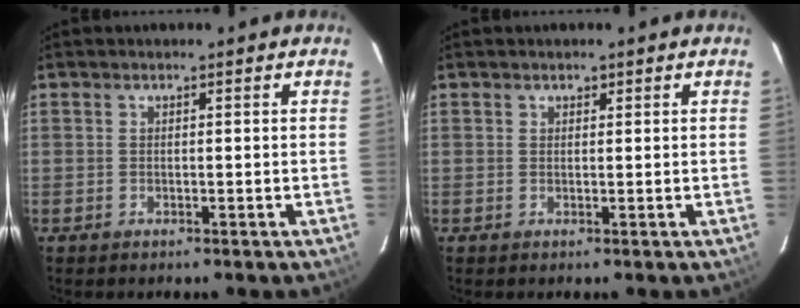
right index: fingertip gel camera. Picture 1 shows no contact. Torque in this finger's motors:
{"motor_torque": [0.00, 0.00, 0.02, 0.01]}